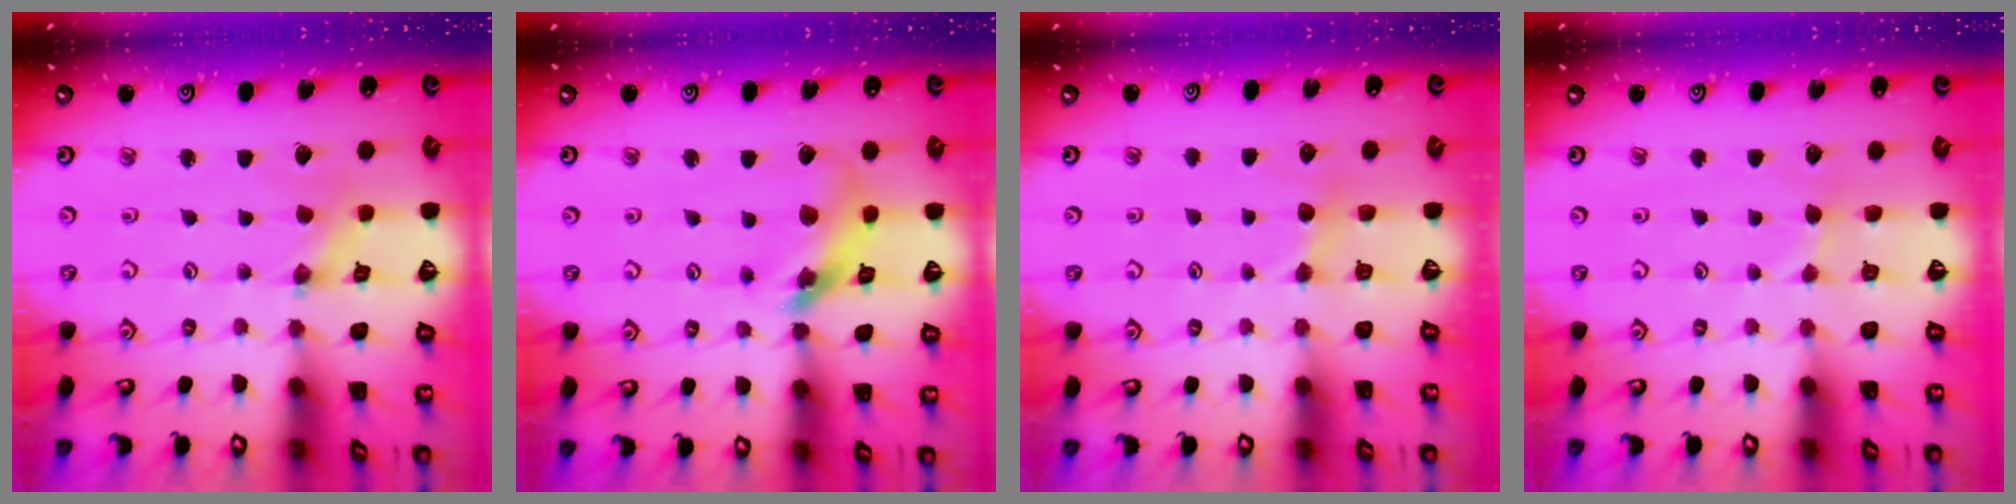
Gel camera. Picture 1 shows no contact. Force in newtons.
{"total": 12.8, "press": 12.7, "slide": 1.5}
{"total": 3.7, "press": 3.7, "slide": 0.6}
{"total": 1.3, "press": 1.3, "slide": 0.2}